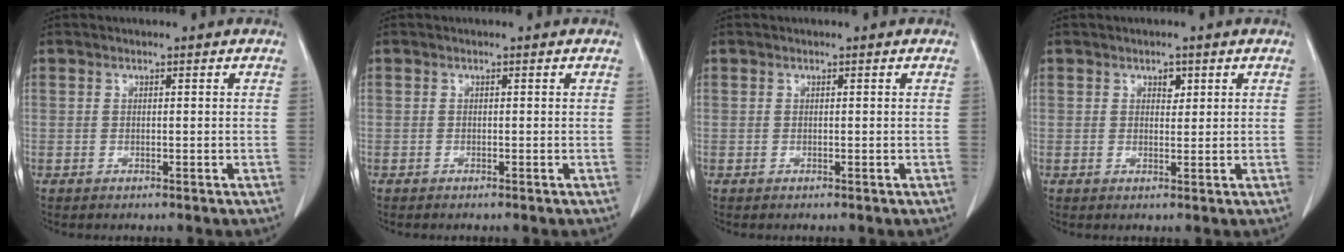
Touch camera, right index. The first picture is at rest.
{"total": 0.0}
{"total": 0.0}
{"total": 1.6, "force": [0.8, 1.0, 0.9], "torque": [-0.009, -0.002, 0.011]}